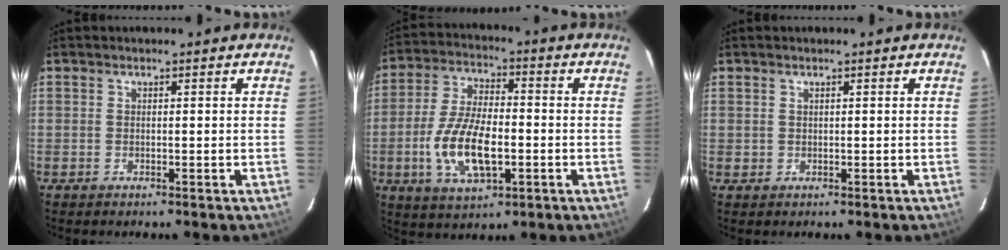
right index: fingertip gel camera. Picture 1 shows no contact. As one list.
[{"total": 13.7, "force": [-3.5, 6.2, 11.7], "torque": [-0.242, -0.003, -0.060]}, {"total": 1.0, "force": [0.3, 1.0, 0.0], "torque": [0.005, 0.004, 0.003]}]